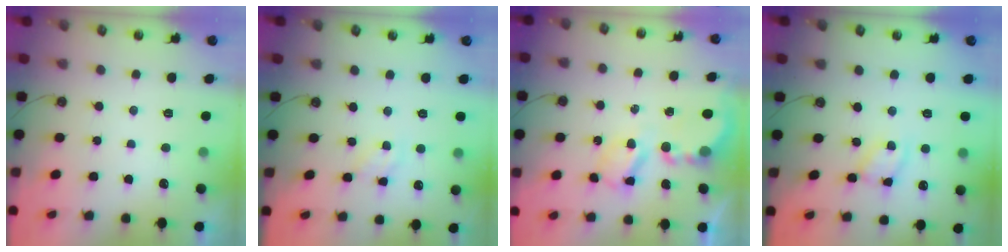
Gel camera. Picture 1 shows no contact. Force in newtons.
{"total": 3.0, "press": 2.9, "slide": 0.4}
{"total": 6.2, "press": 6.2, "slide": 0.5}
{"total": 7.0, "press": 7.0, "slide": 0.4}